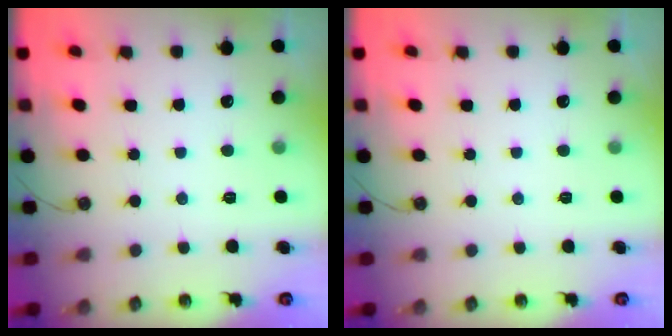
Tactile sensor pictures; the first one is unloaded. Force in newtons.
{"total": 0.0}